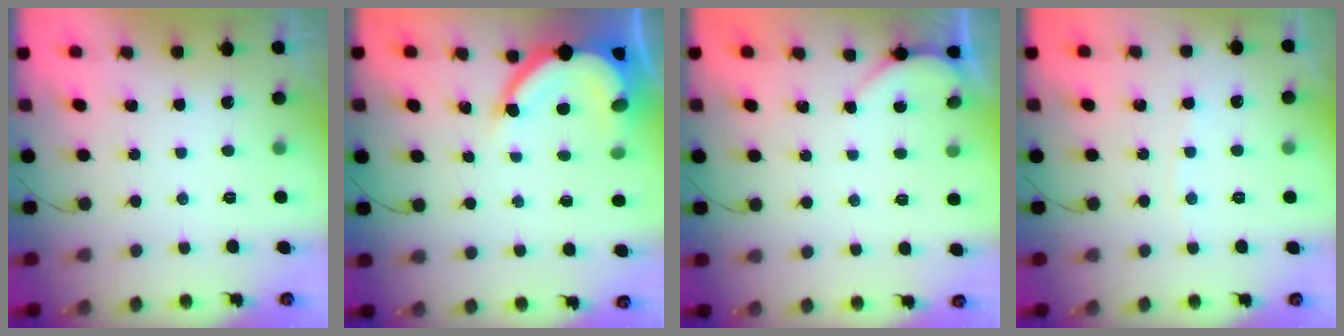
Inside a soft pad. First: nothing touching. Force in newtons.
{"total": 10.9, "press": 10.8, "slide": 0.9}
{"total": 2.5, "press": 2.4, "slide": 0.3}
{"total": 3.6, "press": 3.6, "slide": 0.5}